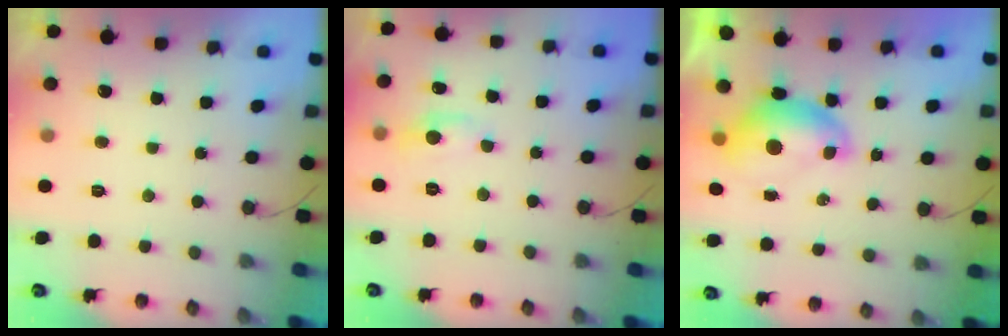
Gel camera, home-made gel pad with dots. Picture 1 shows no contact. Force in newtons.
{"total": 6.2, "press": 6.2, "slide": 0.6}
{"total": 7.9, "press": 7.8, "slide": 0.9}